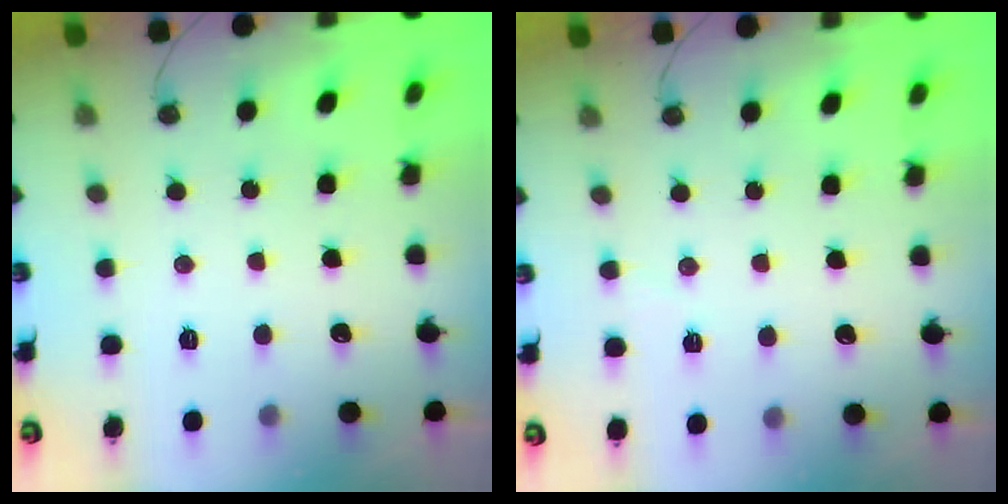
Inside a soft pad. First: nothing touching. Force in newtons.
{"total": 2.6, "press": 2.5, "slide": 0.8}